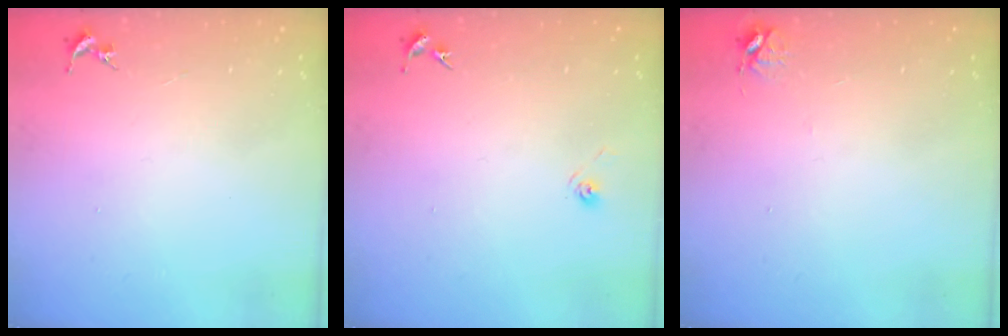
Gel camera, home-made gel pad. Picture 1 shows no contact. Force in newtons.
{"total": 3.2, "press": 2.6, "slide": 1.8}
{"total": 4.7, "press": 4.7, "slide": 0.6}